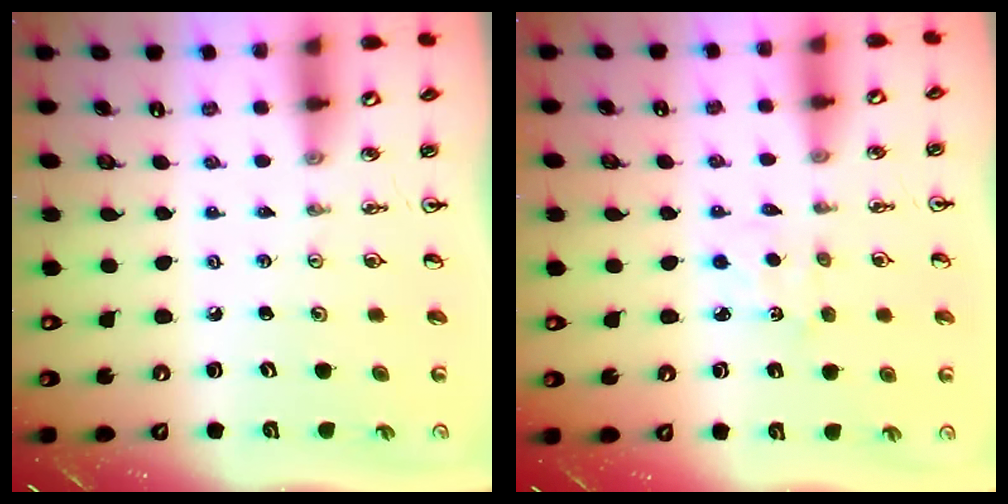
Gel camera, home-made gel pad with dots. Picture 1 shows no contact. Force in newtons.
{"total": 3.2, "press": 3.2, "slide": 0.4}